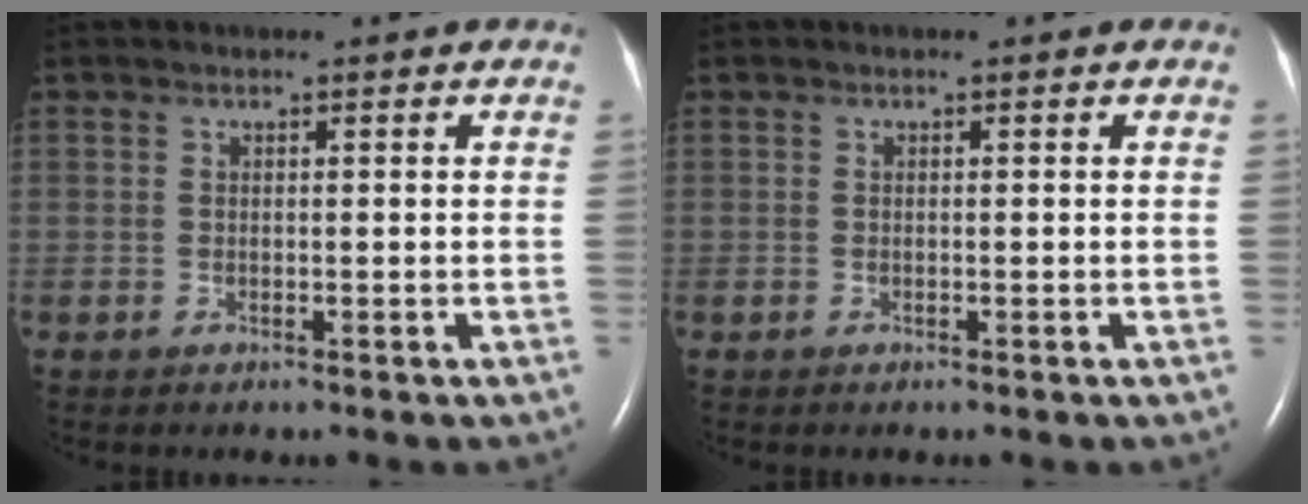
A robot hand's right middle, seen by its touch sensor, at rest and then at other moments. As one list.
[{"total": 0.0}]